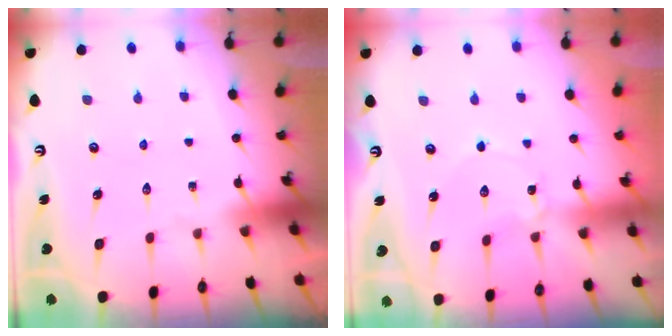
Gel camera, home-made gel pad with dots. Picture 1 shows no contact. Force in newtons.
{"total": 1.2, "press": 1.2, "slide": 0.0}